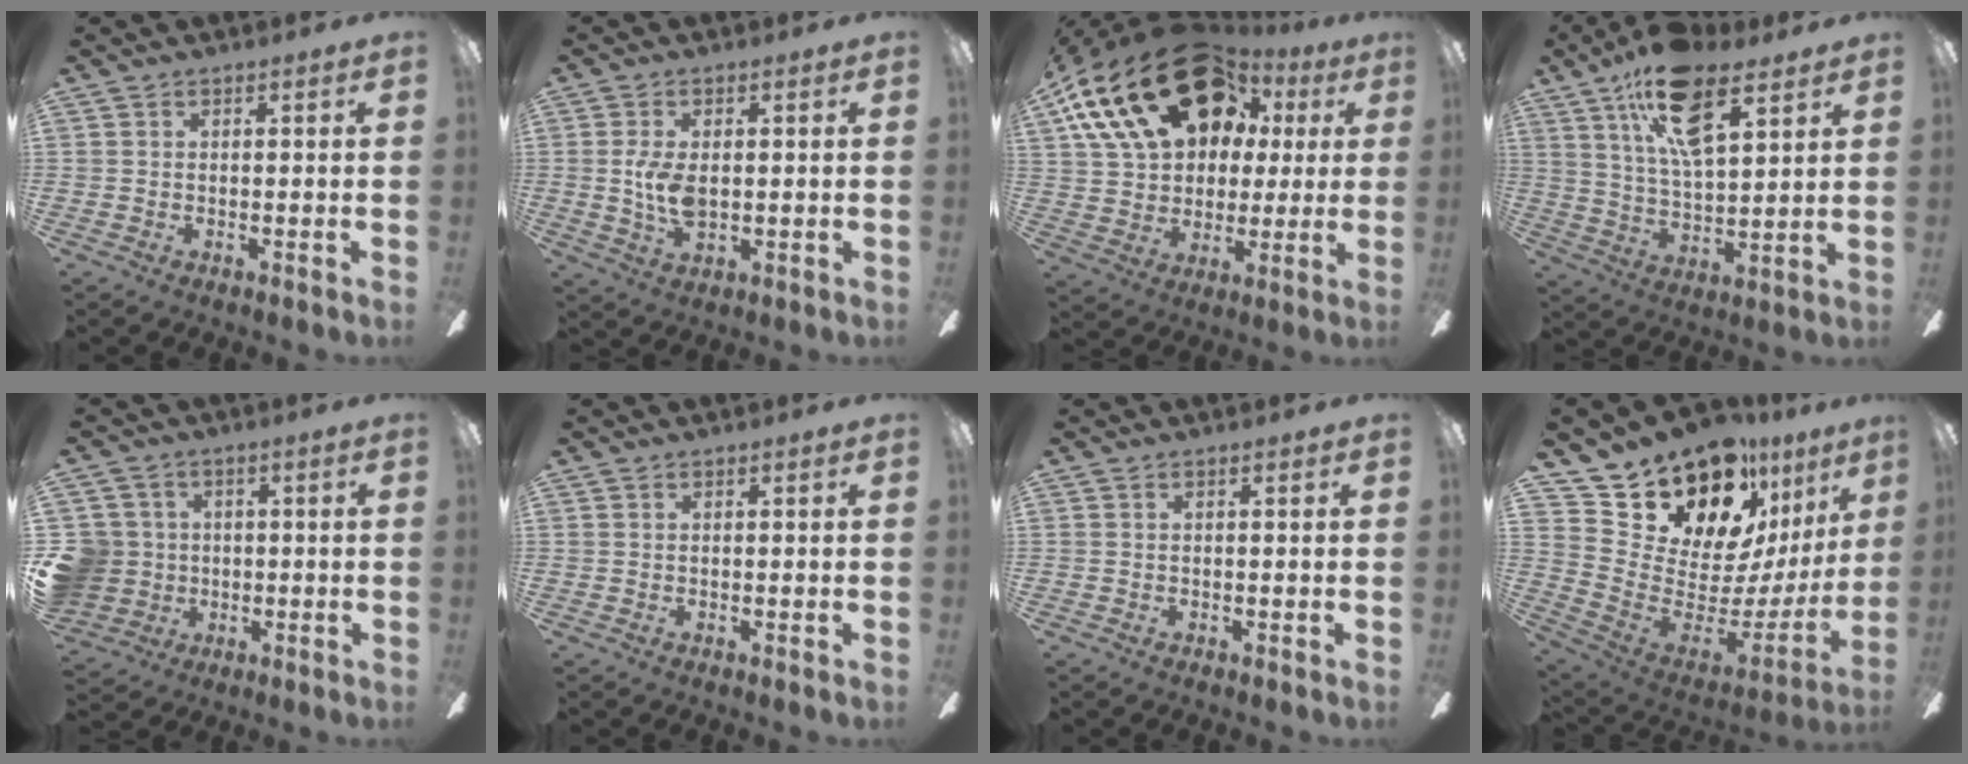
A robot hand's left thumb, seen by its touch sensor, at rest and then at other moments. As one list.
[{"total": 6.8, "force": [0.0, 3.8, 5.7], "torque": [-0.125, -0.003, -0.006]}, {"total": 27.1, "force": [13.7, 17.4, 15.7], "torque": [-0.295, -0.052, 0.254]}, {"total": 16.9, "force": [9.8, 7.4, 11.6], "torque": [-0.196, -0.028, 0.169]}, {"total": 9.9, "force": [-0.5, 9.5, 2.4], "torque": [-0.087, 0.013, -0.003]}, {"total": 0.0}, {"total": 0.0}, {"total": 18.9, "force": [15.6, 7.6, 7.5], "torque": [-0.130, -0.141, 0.288]}]